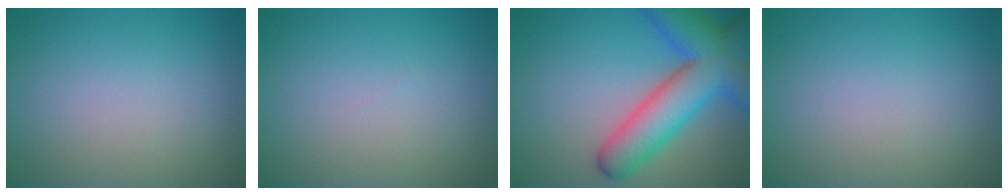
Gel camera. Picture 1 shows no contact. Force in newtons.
{"total": 0.0}
{"total": 10.2, "press": 10.2, "slide": 0.4}
{"total": 0.0}